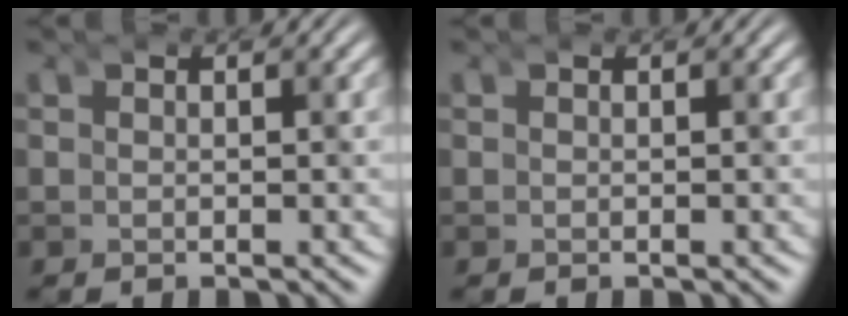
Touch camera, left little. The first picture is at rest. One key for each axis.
{"total": 0.0}